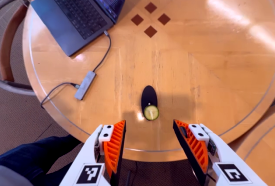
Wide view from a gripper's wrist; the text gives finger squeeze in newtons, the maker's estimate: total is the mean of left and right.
{"total": 0.0}